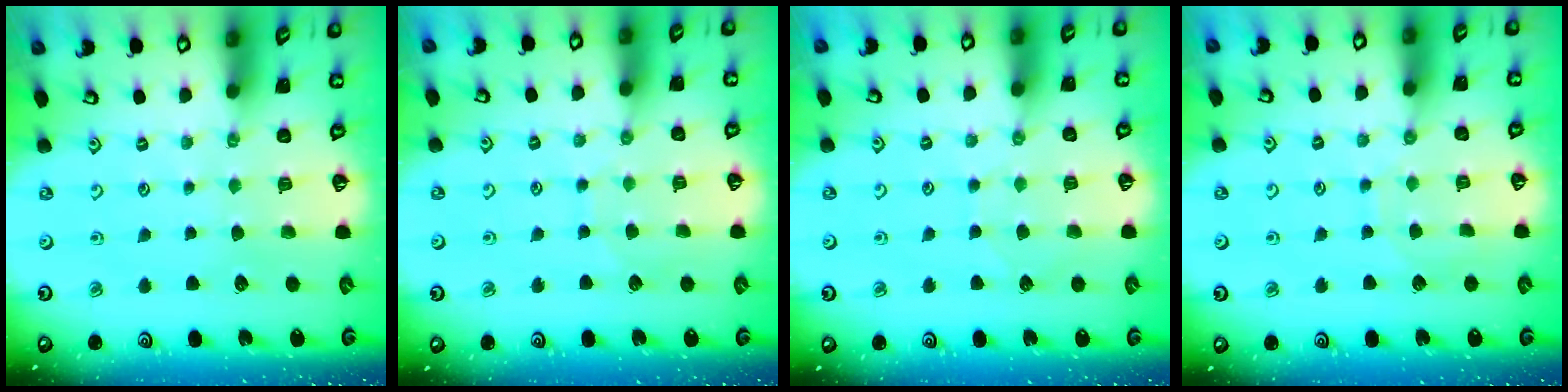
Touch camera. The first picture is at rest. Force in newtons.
{"total": 4.9, "press": 4.8, "slide": 0.3}
{"total": 5.7, "press": 5.7, "slide": 0.5}
{"total": 5.8, "press": 5.8, "slide": 0.6}